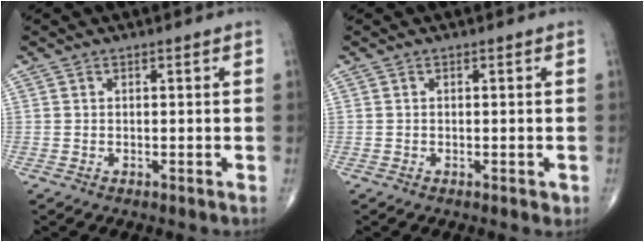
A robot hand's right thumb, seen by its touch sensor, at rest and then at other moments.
{"total": 1.0, "force": [-0.4, 0.6, 0.7], "torque": [-0.008, -0.001, -0.006]}